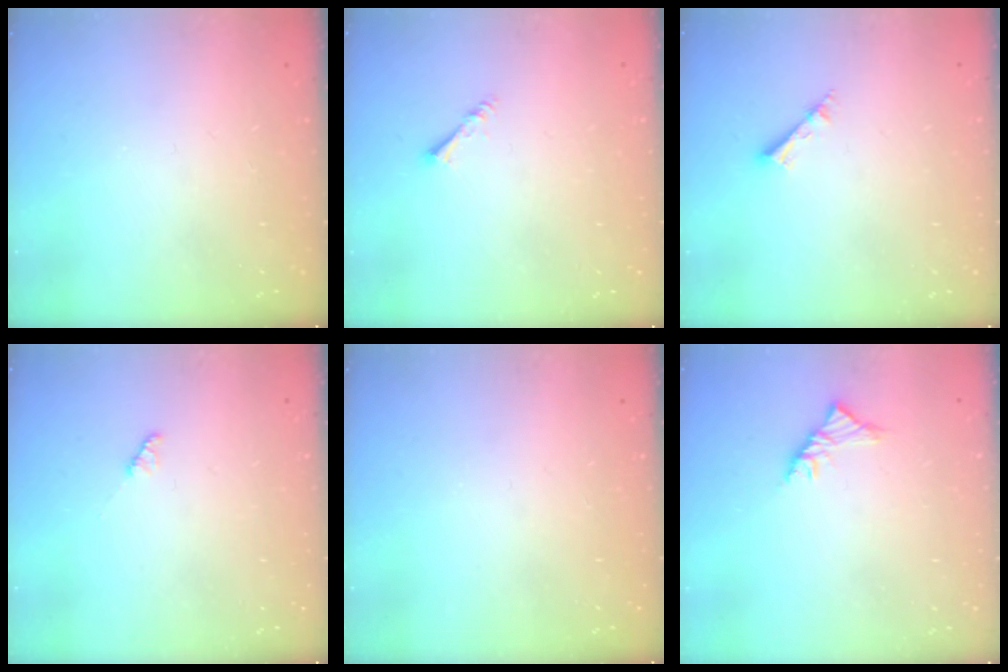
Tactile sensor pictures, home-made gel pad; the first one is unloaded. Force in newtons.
{"total": 1.8, "press": 1.8, "slide": 0.1}
{"total": 2.5, "press": 2.5, "slide": 0.1}
{"total": 2.2, "press": 2.2, "slide": 0.3}
{"total": 0.0}
{"total": 3.5, "press": 3.4, "slide": 1.0}